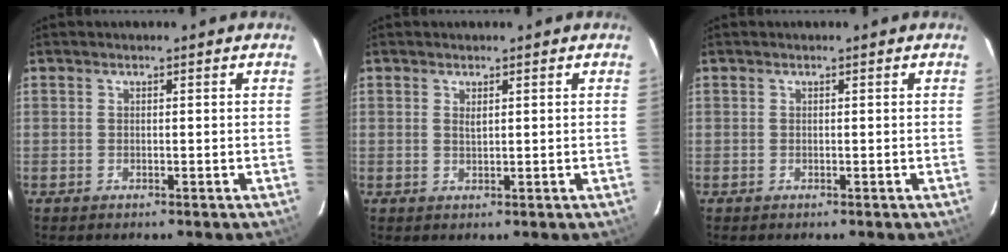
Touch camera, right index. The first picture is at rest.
{"total": 0.8, "force": [0.4, 0.0, 0.7], "torque": [-0.014, 0.000, 0.008]}
{"total": 0.0}